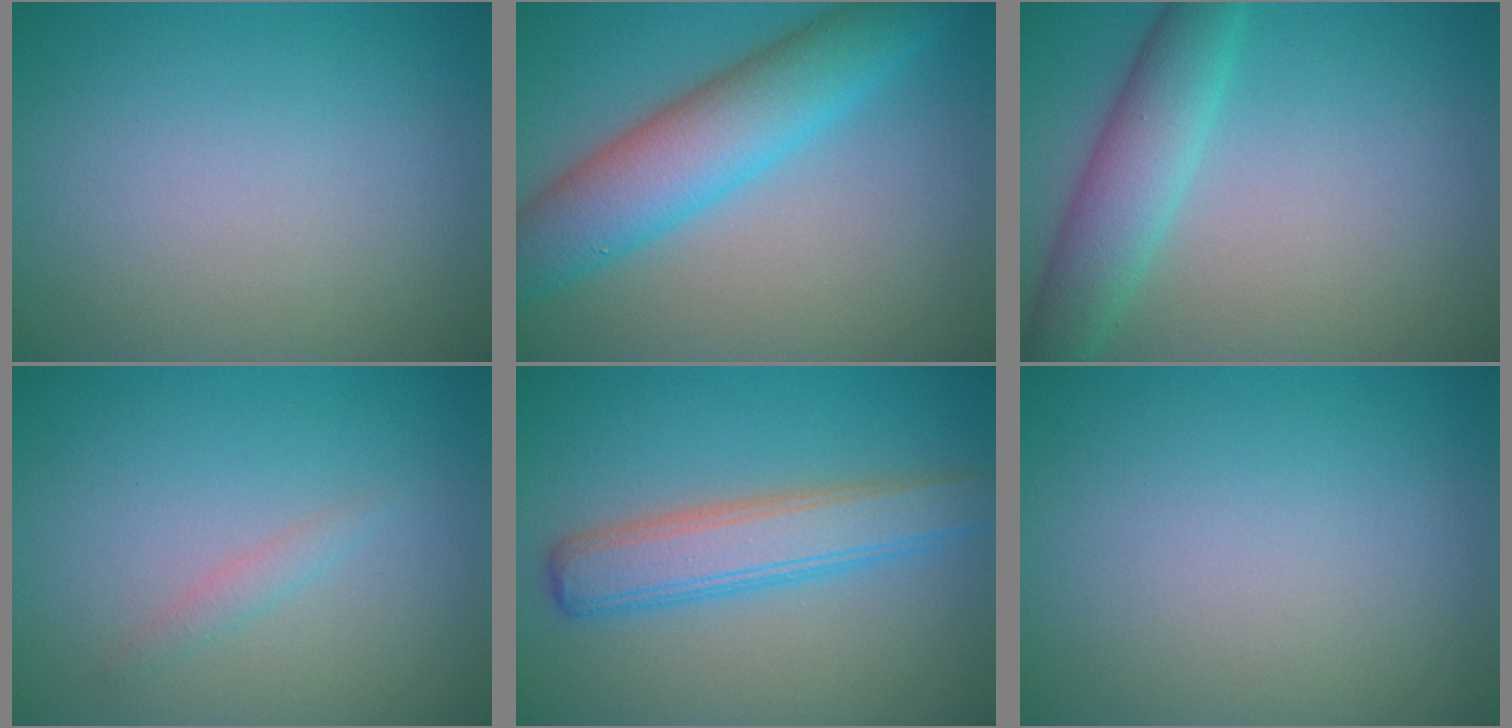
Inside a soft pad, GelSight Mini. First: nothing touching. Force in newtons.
{"total": 7.4, "press": 7.4, "slide": 0.2}
{"total": 4.8, "press": 4.8, "slide": 0.1}
{"total": 0.9, "press": 0.8, "slide": 0.0}
{"total": 4.9, "press": 4.9, "slide": 0.2}
{"total": 0.0}